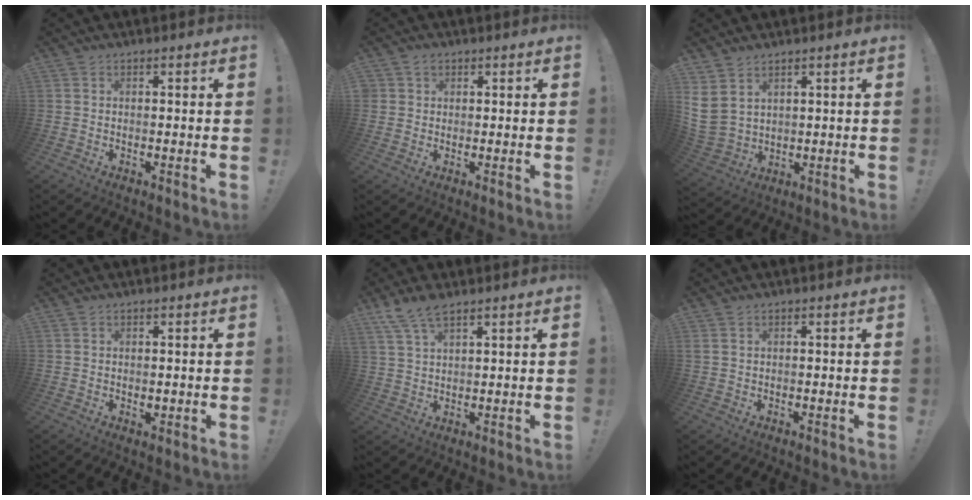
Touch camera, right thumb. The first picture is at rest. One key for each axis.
{"total": 2.3, "fx": 1.2, "fy": 1.9, "fz": 0.4, "tx": -0.006, "ty": -0.003, "tz": 0.023}
{"total": 6.7, "fx": 3.5, "fy": 4.5, "fz": 3.4, "tx": -0.070, "ty": -0.027, "tz": 0.072}
{"total": 0.9, "fx": 0.3, "fy": 0.7, "fz": 0.5, "tx": 0.001, "ty": -0.003, "tz": 0.004}
{"total": 6.5, "fx": 5.0, "fy": 2.0, "fz": 3.7, "tx": -0.075, "ty": -0.019, "tz": 0.095}
{"total": 0.8, "fx": 0.3, "fy": 0.6, "fz": 0.4, "tx": -0.010, "ty": 0.003, "tz": 0.007}